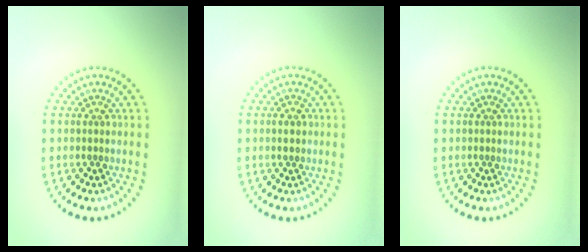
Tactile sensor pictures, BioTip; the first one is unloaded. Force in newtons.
{"total": 1.2, "press": 1.2, "slide": 0.0}
{"total": 0.0}